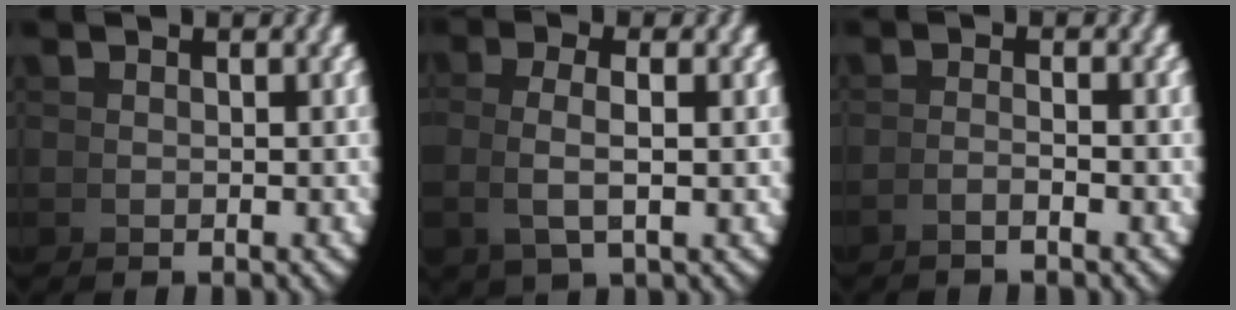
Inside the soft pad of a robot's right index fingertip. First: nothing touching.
{"total": 2.8, "force": [0.8, 0.0, 2.7], "torque": [-0.050, 0.007, 0.022]}
{"total": 1.9, "force": [-1.1, -1.4, 0.6], "torque": [-0.002, 0.009, -0.023]}